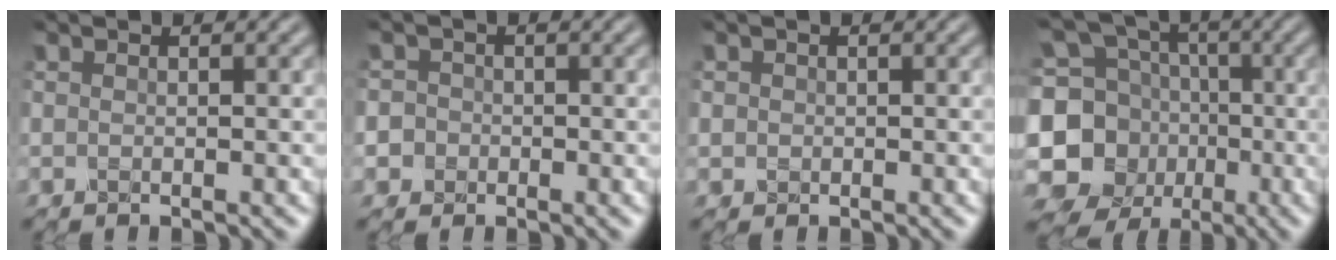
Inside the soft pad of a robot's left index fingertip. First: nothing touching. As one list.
[{"total": 3.1, "force": [-0.6, 2.9, 0.8], "torque": [0.009, 0.012, -0.037]}, {"total": 0.9, "force": [0.1, 0.9, 0.1], "torque": [0.003, -0.002, 0.001]}, {"total": 11.5, "force": [-2.2, 10.4, 4.5], "torque": [-0.128, -0.016, -0.053]}]